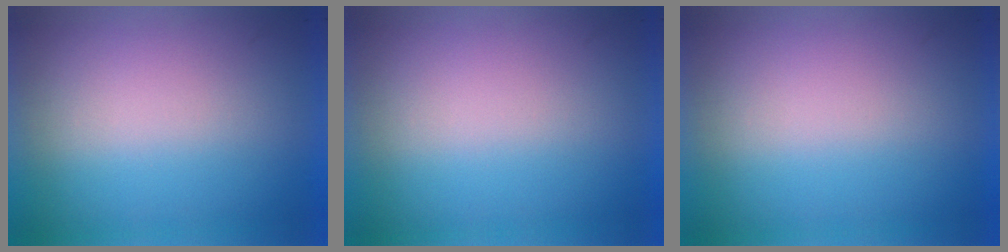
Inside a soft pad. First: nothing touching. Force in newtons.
{"total": 0.0}
{"total": 0.0}